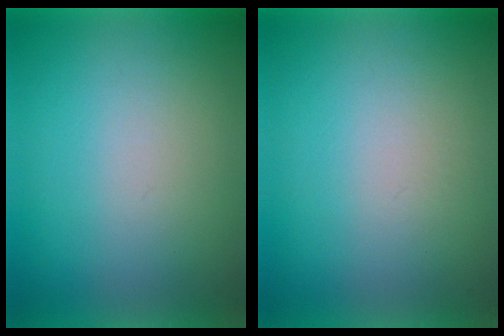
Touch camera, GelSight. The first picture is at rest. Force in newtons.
{"total": 1.2}